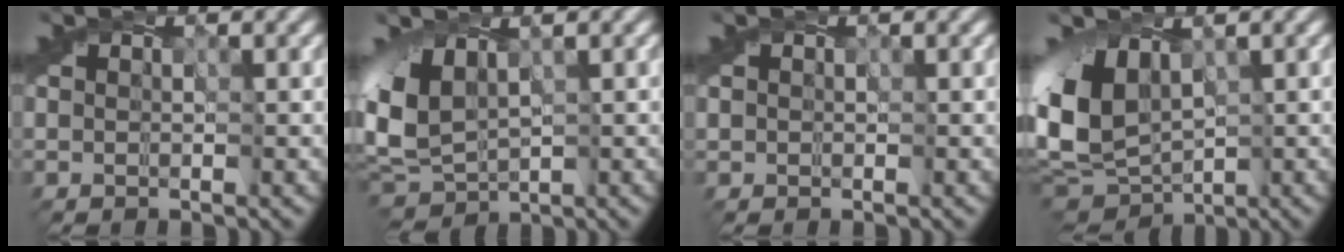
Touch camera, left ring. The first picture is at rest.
{"total": 5.6, "force": [1.1, 3.3, 4.4], "torque": [-0.107, 0.009, 0.016]}
{"total": 0.0}
{"total": 8.3, "force": [0.6, 5.4, 6.2], "torque": [-0.160, 0.001, 0.010]}